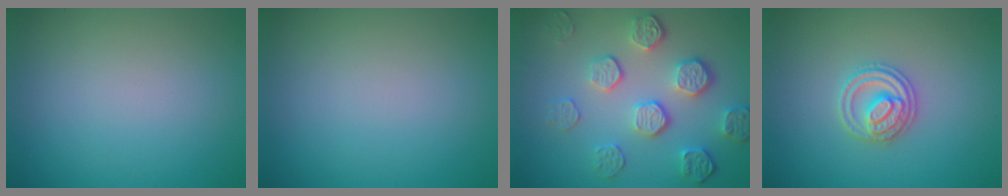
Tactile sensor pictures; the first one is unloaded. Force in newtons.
{"total": 0.0}
{"total": 5.4, "press": 4.0, "slide": 3.7}
{"total": 2.8, "press": 2.7, "slide": 0.5}